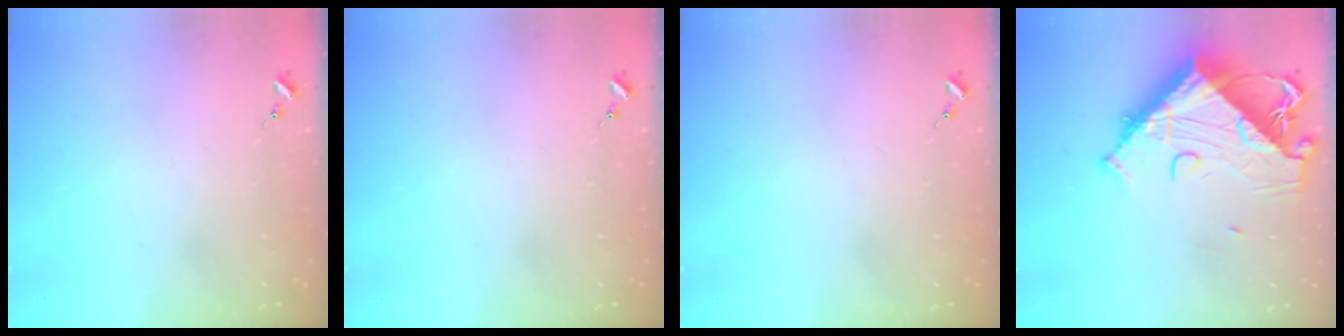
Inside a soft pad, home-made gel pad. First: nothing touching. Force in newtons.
{"total": 0.0}
{"total": 0.0}
{"total": 20.0, "press": 19.9, "slide": 2.3}